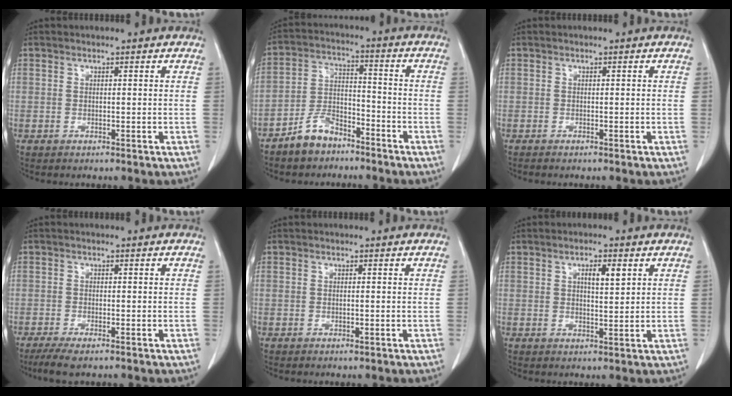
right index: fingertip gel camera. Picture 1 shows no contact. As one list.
[{"total": 6.9, "force": [-5.3, 3.4, 2.8], "torque": [-0.062, 0.009, -0.098]}, {"total": 0.8, "force": [-0.7, 0.1, 0.4], "torque": [-0.011, -0.002, -0.009]}, {"total": 4.3, "force": [-3.2, 0.9, 2.8], "torque": [-0.051, -0.011, -0.050]}, {"total": 0.5, "force": [-0.1, 0.1, 0.5], "torque": [-0.010, -0.003, 0.001]}, {"total": 3.6, "force": [1.5, 0.9, 3.1], "torque": [-0.053, 0.000, 0.024]}]